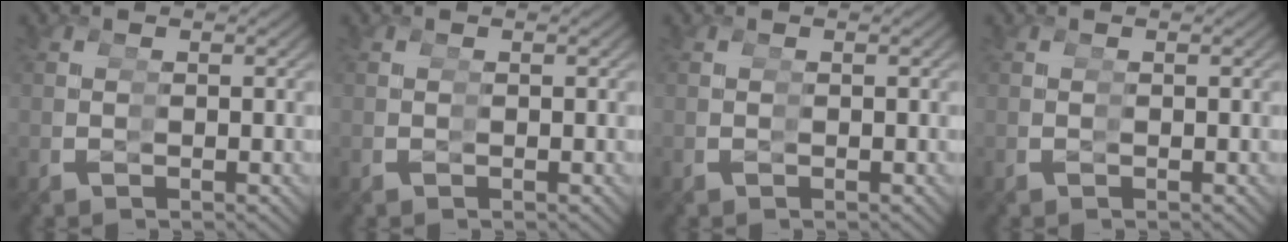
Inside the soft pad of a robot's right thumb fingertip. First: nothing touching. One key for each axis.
{"total": 0.0}
{"total": 0.0}
{"total": 0.0}